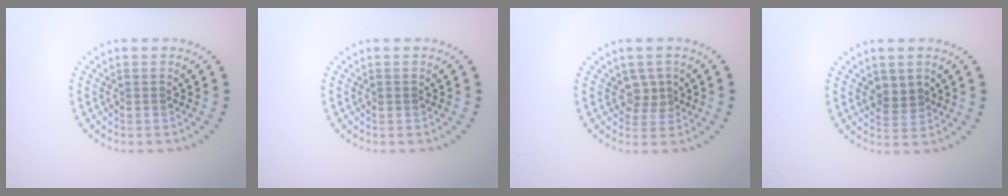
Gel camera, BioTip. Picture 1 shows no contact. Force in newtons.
{"total": 0.5, "press": 0.5, "slide": 0.1}
{"total": 1.9, "press": 1.5, "slide": 1.2}
{"total": 2.0, "press": 1.9, "slide": 0.6}